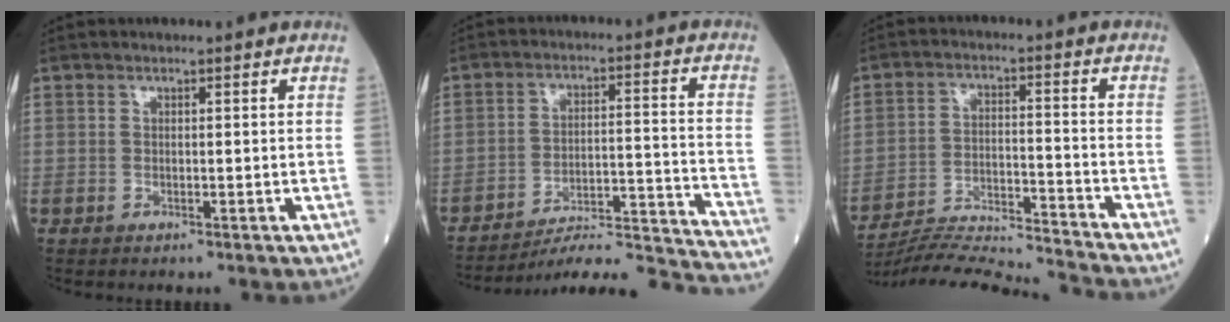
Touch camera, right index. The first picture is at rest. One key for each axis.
{"total": 18.6, "fx": -18.2, "fy": -2.2, "fz": 3.5, "tx": -0.030, "ty": 0.005, "tz": -0.263}
{"total": 15.3, "fx": -15.0, "fy": -1.6, "fz": 2.7, "tx": -0.052, "ty": 0.000, "tz": -0.240}